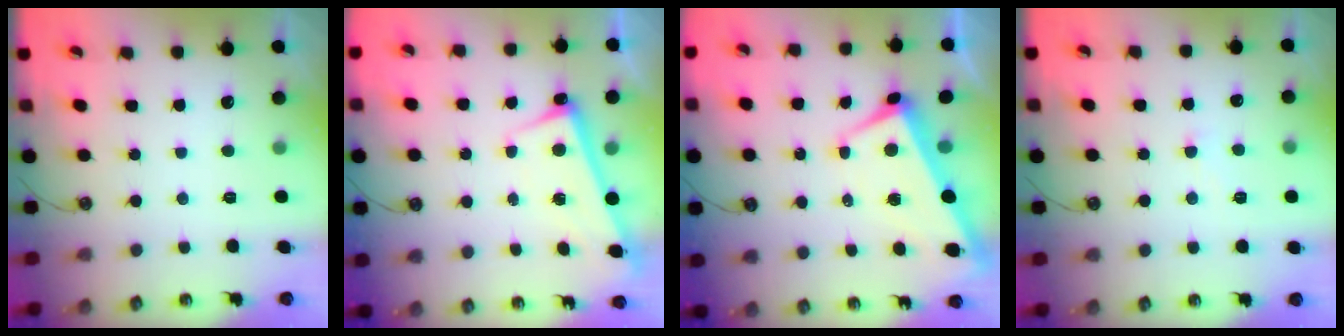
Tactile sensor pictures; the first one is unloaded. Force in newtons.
{"total": 2.7, "press": 2.7, "slide": 0.5}
{"total": 0.8, "press": 0.2, "slide": 0.8}
{"total": 3.6, "press": 3.5, "slide": 0.4}